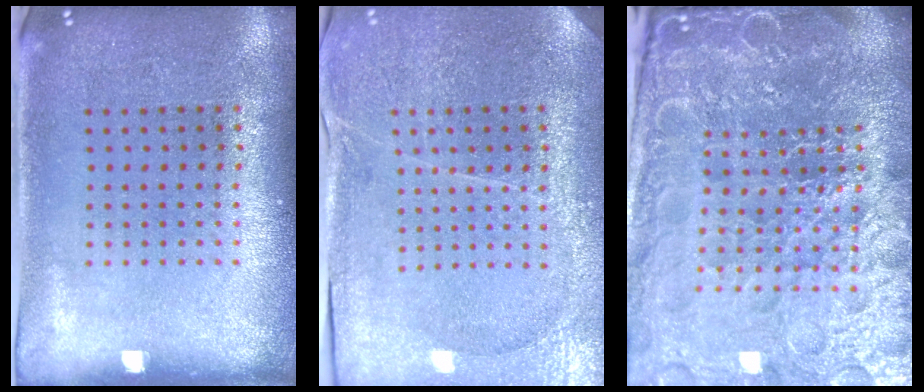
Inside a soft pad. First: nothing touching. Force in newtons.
{"total": 3.7, "press": 3.5, "slide": 1.2}
{"total": 6.8, "press": 6.0, "slide": 3.3}